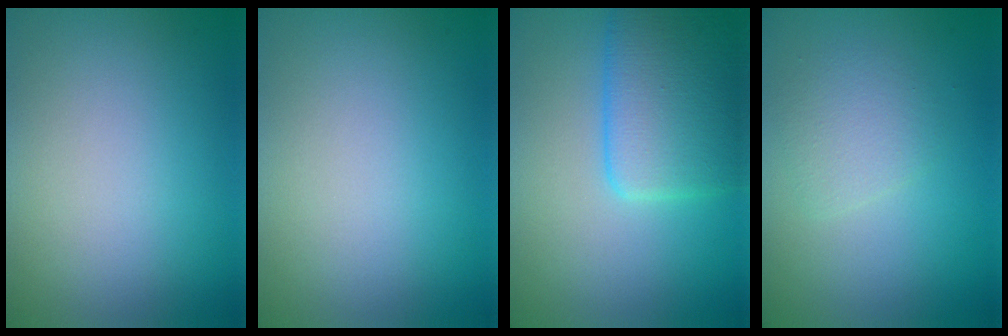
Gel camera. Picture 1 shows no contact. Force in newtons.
{"total": 0.0}
{"total": 6.2, "press": 6.2, "slide": 0.2}
{"total": 2.0, "press": 2.0, "slide": 0.2}